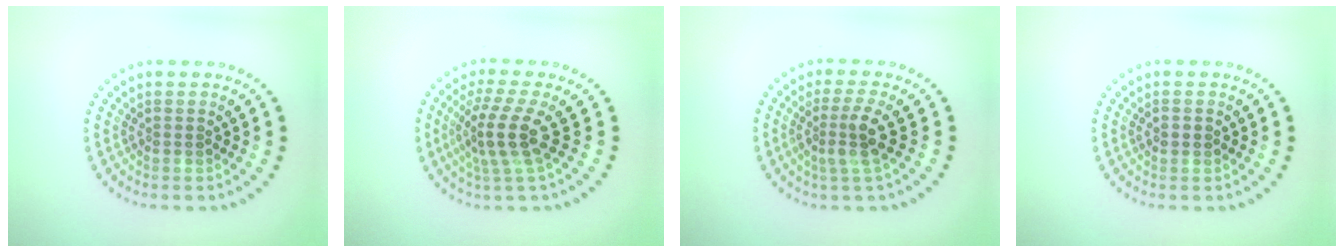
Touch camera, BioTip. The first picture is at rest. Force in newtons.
{"total": 3.9, "press": 2.8, "slide": 2.7}
{"total": 2.9, "press": 2.1, "slide": 2.0}
{"total": 1.1, "press": 1.1, "slide": 0.2}